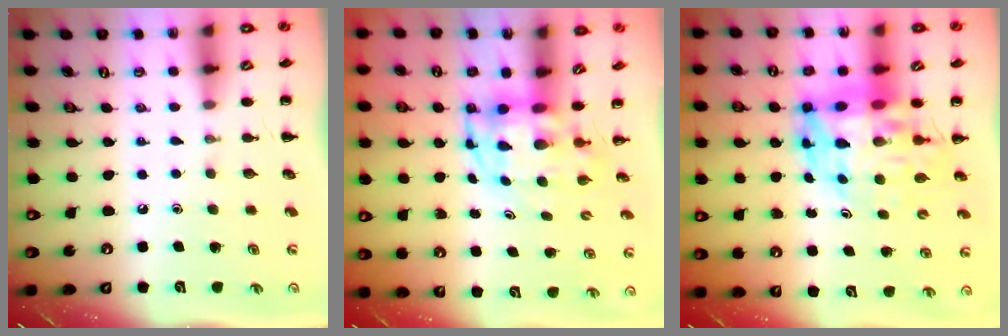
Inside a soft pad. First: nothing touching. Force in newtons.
{"total": 3.6, "press": 3.5, "slide": 1.0}
{"total": 15.0, "press": 14.4, "slide": 4.1}